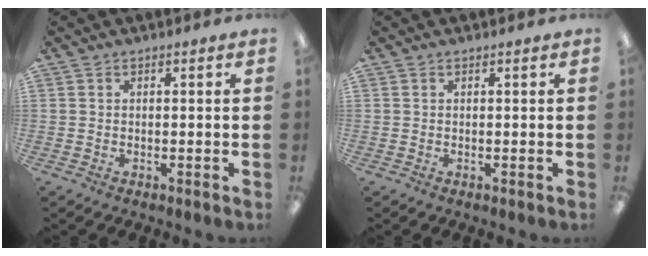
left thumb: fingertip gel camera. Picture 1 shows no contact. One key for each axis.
{"total": 0.0}